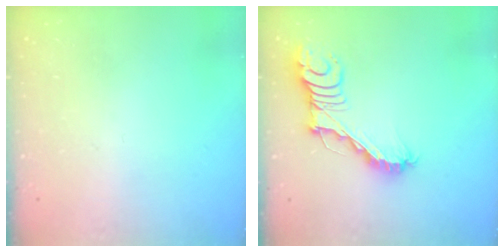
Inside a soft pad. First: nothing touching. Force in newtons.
{"total": 15.6, "press": 15.6, "slide": 0.5}